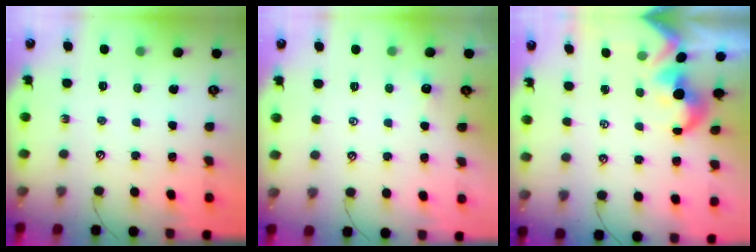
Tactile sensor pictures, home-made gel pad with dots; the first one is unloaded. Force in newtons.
{"total": 2.7, "press": 2.7, "slide": 0.2}
{"total": 2.1, "press": 1.9, "slide": 0.8}